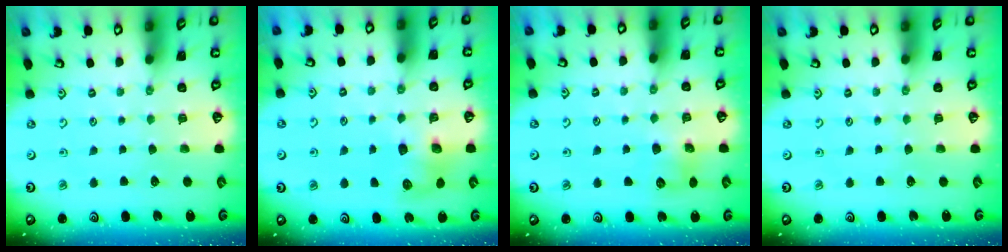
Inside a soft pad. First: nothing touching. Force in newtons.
{"total": 7.4, "press": 7.4, "slide": 0.3}
{"total": 6.5, "press": 6.5, "slide": 0.5}
{"total": 0.0}